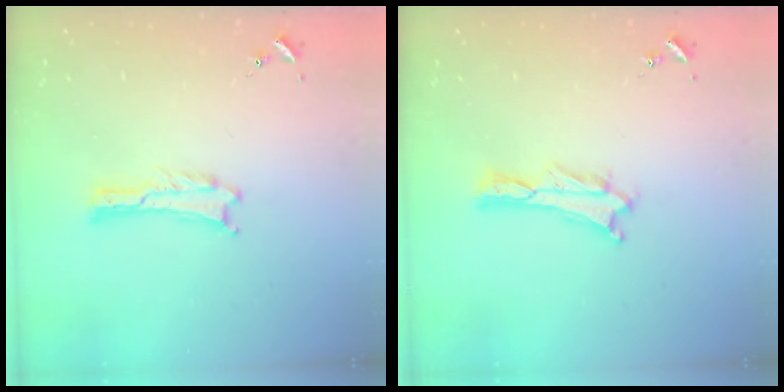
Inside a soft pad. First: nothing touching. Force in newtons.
{"total": 0.9, "press": 0.9, "slide": 0.2}